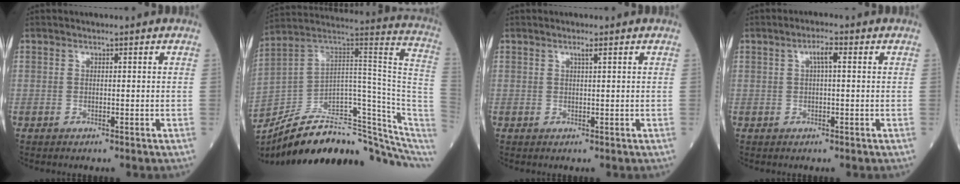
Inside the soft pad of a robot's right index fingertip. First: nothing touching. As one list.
[{"total": 24.2, "force": [-19.2, 5.6, 13.6], "torque": [-0.134, 0.057, -0.284]}, {"total": 0.9, "force": [0.5, -0.1, 0.7], "torque": [-0.015, -0.001, 0.009]}, {"total": 2.4, "force": [0.6, 0.4, 2.3], "torque": [-0.044, 0.006, 0.010]}]